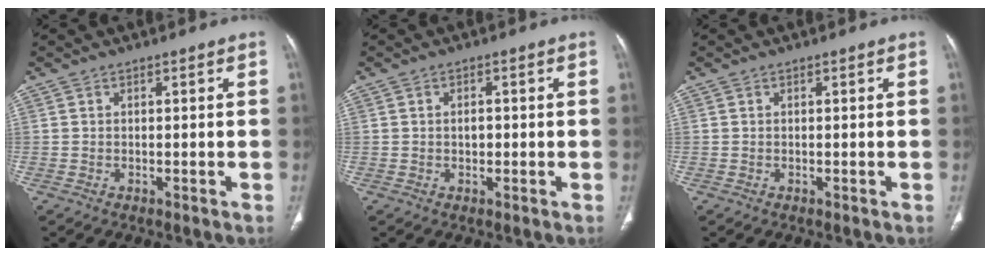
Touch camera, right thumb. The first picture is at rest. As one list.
[{"total": 1.7, "force": [0.0, 1.2, 1.3], "torque": [-0.018, 0.003, -0.001]}, {"total": 0.0}]